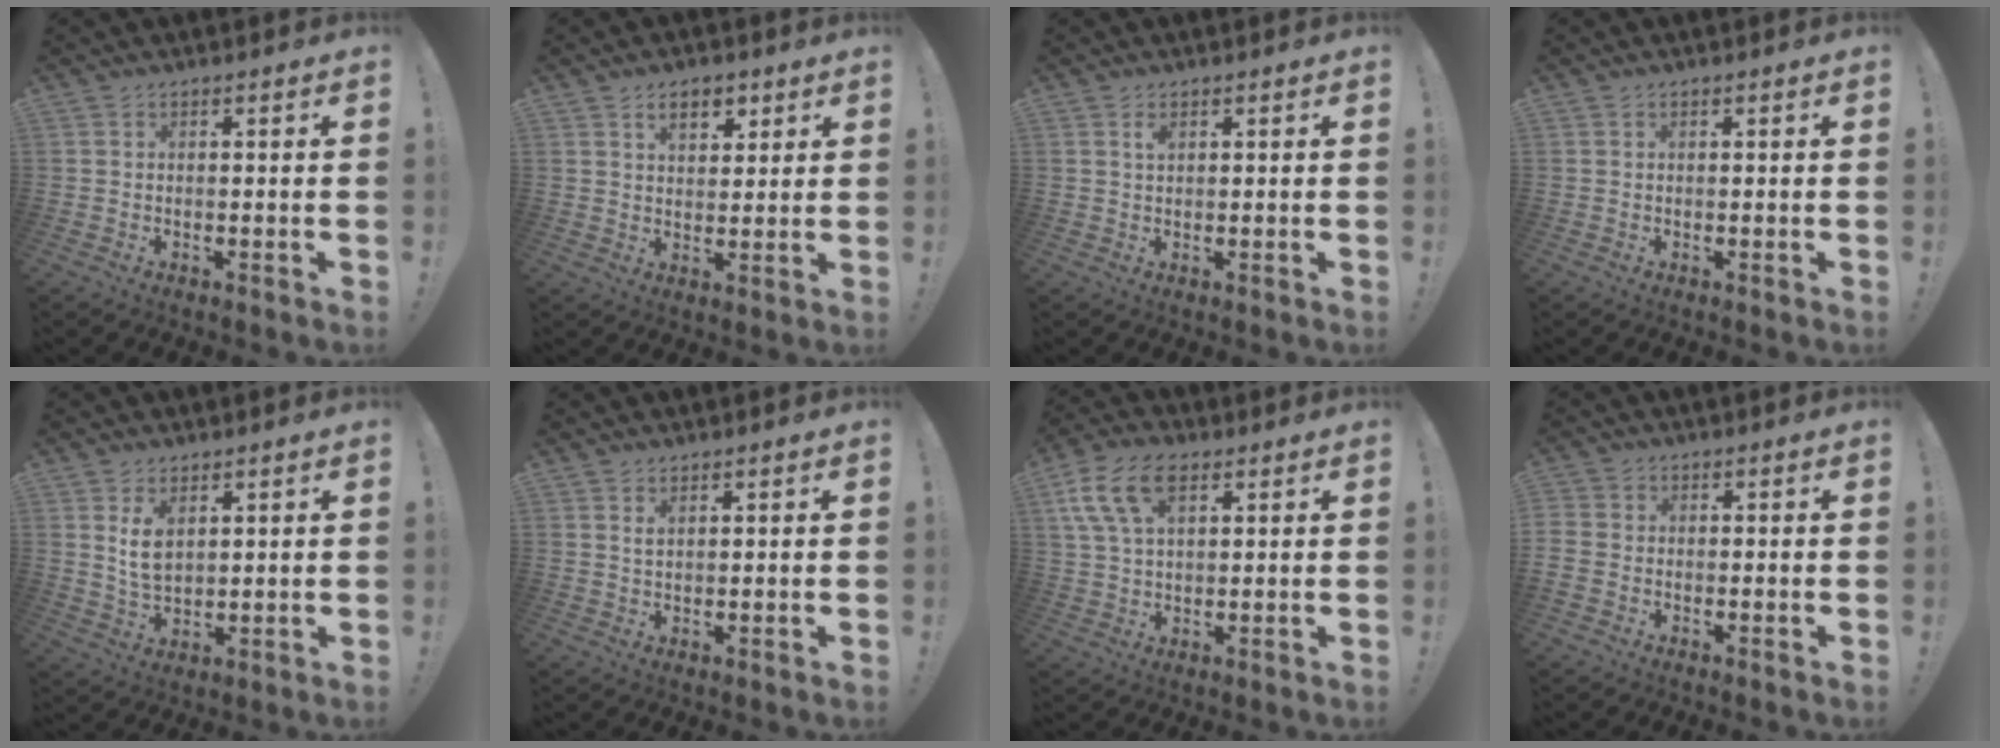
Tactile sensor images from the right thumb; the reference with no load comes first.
{"total": 7.0, "force": [3.7, 4.2, 4.2], "torque": [-0.063, -0.005, 0.065]}
{"total": 1.5, "force": [0.8, 0.7, 1.1], "torque": [-0.015, -0.002, 0.011]}
{"total": 0.0}
{"total": 6.6, "force": [2.9, 4.1, 4.3], "torque": [-0.067, -0.013, 0.050]}
{"total": 1.7, "force": [1.2, 0.9, 0.9], "torque": [-0.004, -0.006, 0.019]}
{"total": 12.3, "force": [5.1, 6.9, 8.8], "torque": [-0.182, 0.000, 0.100]}
{"total": 3.0, "force": [-1.2, 2.4, 1.5], "torque": [-0.035, 0.004, -0.024]}